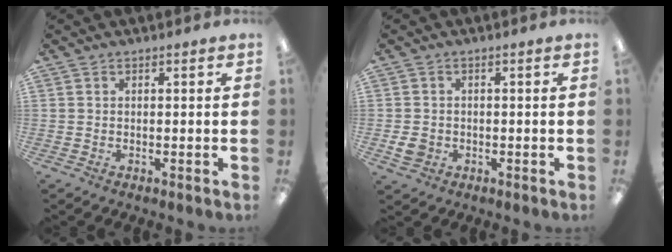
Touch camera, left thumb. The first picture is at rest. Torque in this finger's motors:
{"motor_torque": [-0.58, 0.05, -0.23, 0.18, 0.03]}